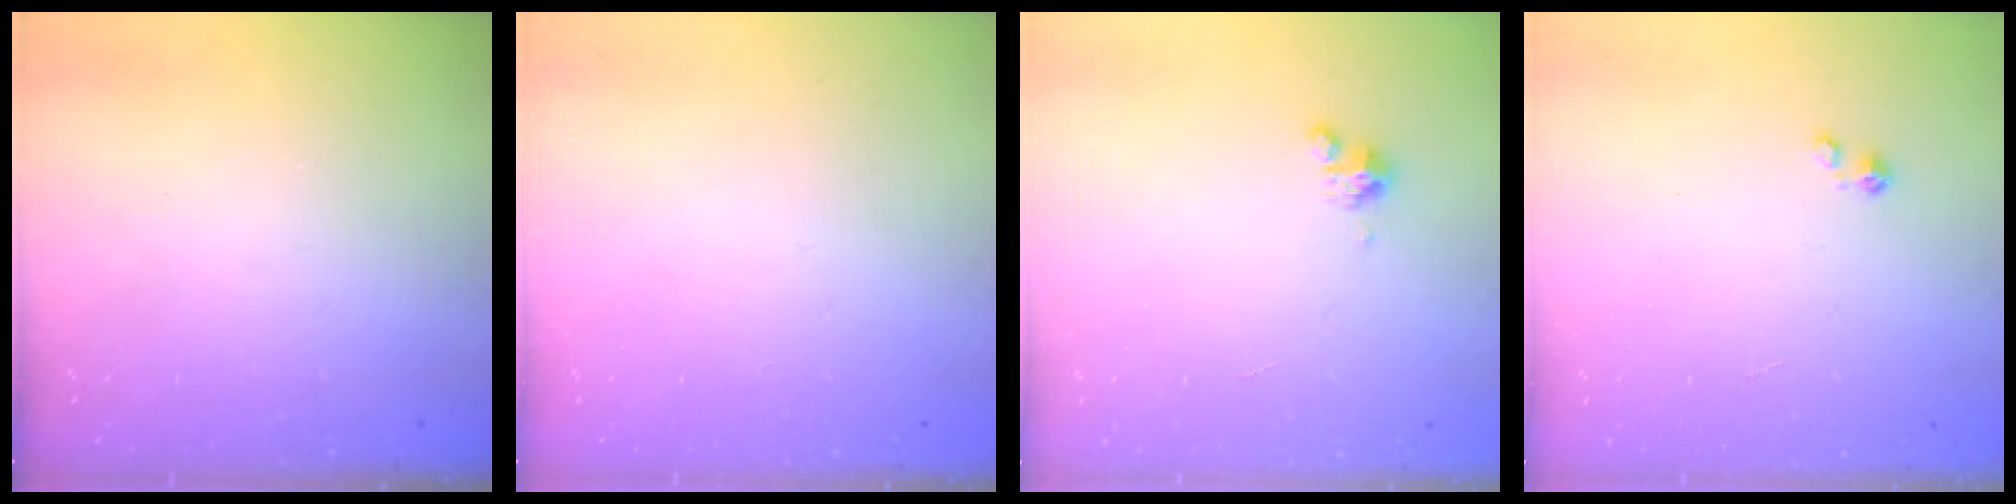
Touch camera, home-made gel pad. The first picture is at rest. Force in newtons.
{"total": 0.0}
{"total": 2.8, "press": 2.8, "slide": 0.2}
{"total": 0.0}